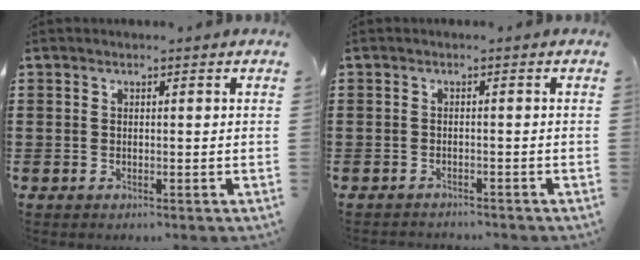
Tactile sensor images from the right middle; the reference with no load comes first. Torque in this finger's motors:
{"motor_torque": [-0.16, 0.42, -0.16, -0.01]}